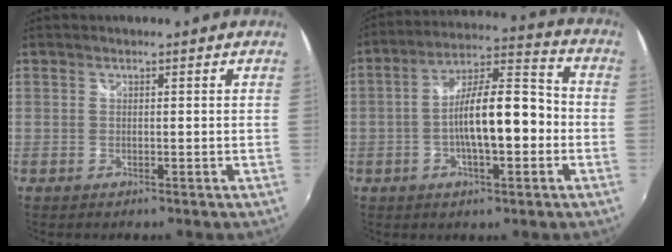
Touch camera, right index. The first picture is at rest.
{"total": 13.5, "force": [-2.5, 4.2, 12.5], "torque": [-0.215, 0.020, -0.041]}